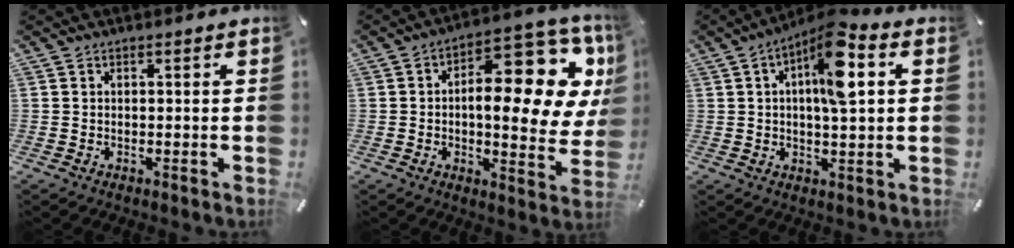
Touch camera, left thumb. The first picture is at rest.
{"total": 17.6, "force": [5.0, 7.5, 15.1], "torque": [-0.200, -0.060, 0.074]}
{"total": 12.1, "force": [3.5, 4.0, 10.9], "torque": [-0.172, -0.002, 0.056]}